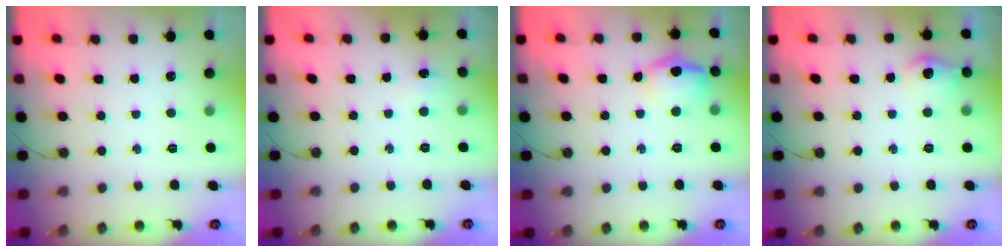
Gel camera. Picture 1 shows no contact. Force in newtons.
{"total": 11.1, "press": 3.6, "slide": 10.5}
{"total": 13.1, "press": 11.5, "slide": 6.3}
{"total": 9.0, "press": 8.9, "slide": 0.9}